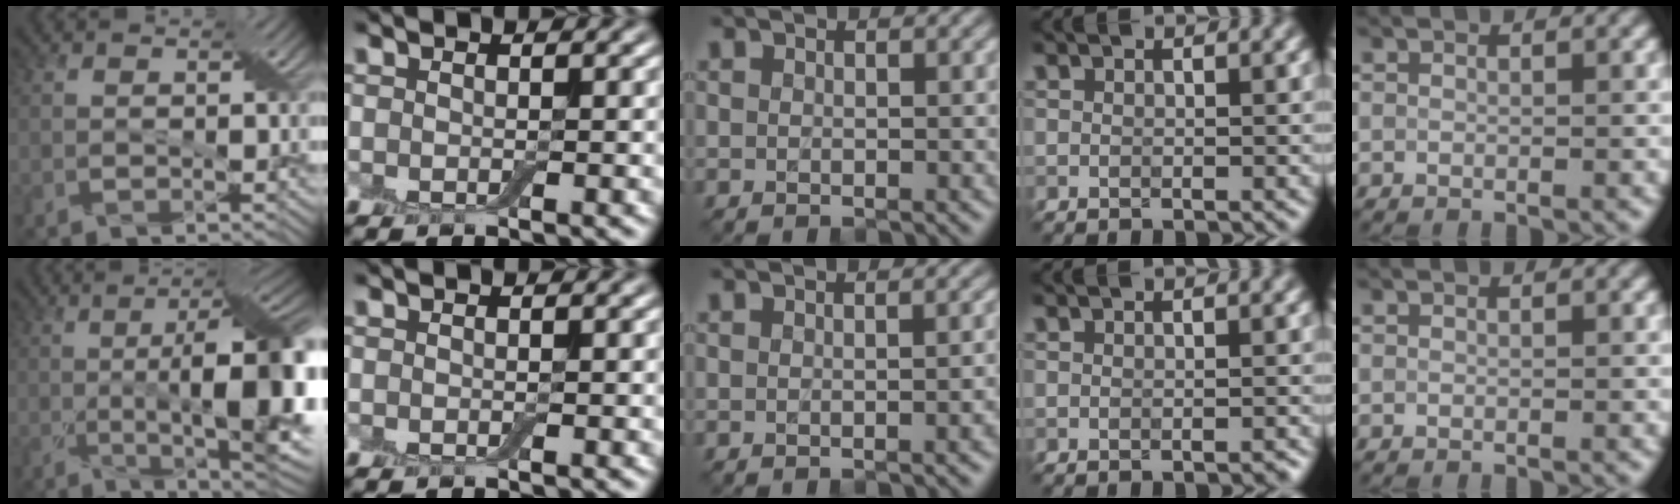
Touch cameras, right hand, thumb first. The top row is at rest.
{"thumb": {"total": 17.3, "force": [-1.3, 5.1, 16.4], "torque": [-0.225, -0.001, -0.013]}, "middle": {"total": 2.7, "force": [-0.4, 1.2, 2.4], "torque": [-0.005, 0.005, 0.001]}, "ring": {"total": 0.6, "force": [-0.5, 0.1, 0.3], "torque": [-0.002, 0.001, -0.007]}}